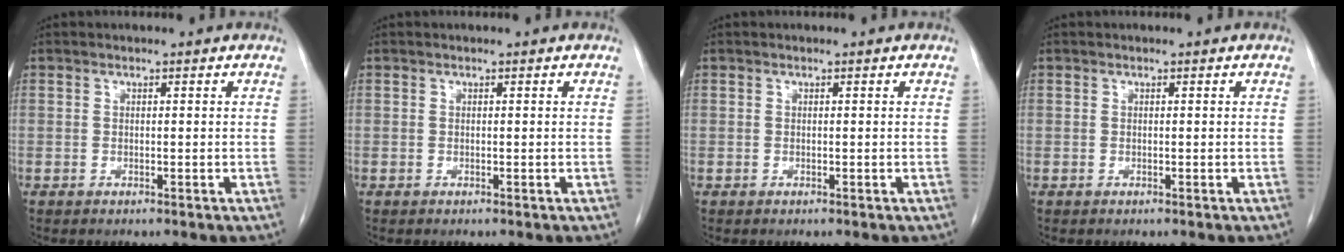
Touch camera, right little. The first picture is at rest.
{"total": 0.0}
{"total": 0.0}
{"total": 0.0}